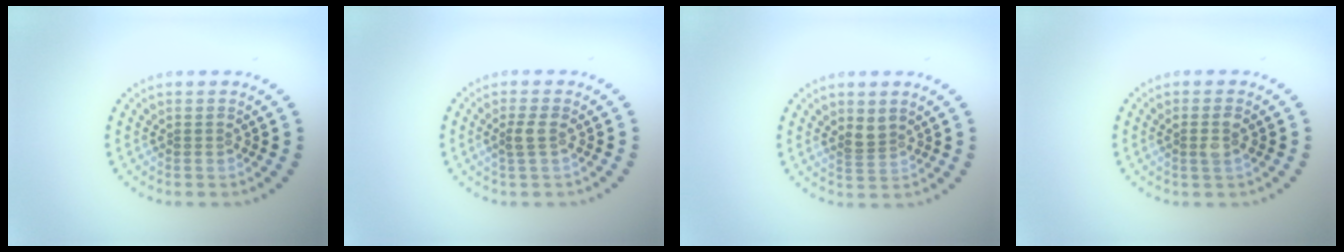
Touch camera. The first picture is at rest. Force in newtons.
{"total": 1.5, "press": 1.2, "slide": 0.8}
{"total": 1.7, "press": 1.4, "slide": 1.0}
{"total": 1.4, "press": 1.3, "slide": 0.6}